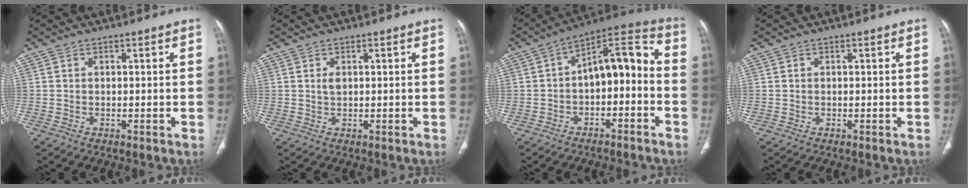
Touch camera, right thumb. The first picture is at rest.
{"total": 1.3, "force": [0.4, 0.7, 1.0], "torque": [-0.017, -0.001, 0.010]}
{"total": 12.6, "force": [-2.5, 6.7, 10.3], "torque": [-0.136, 0.068, -0.042]}
{"total": 0.0}